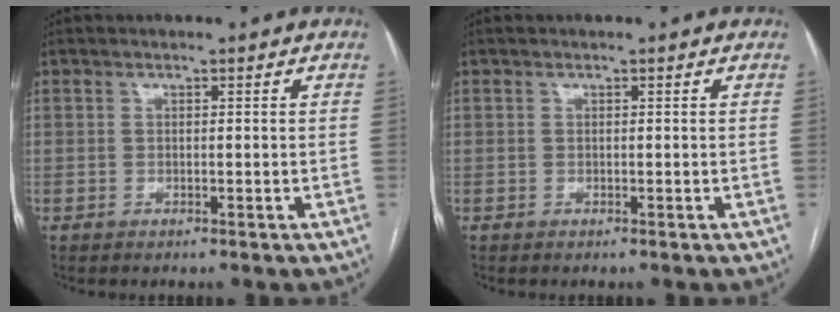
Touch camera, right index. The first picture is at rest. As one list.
[{"total": 0.0}]